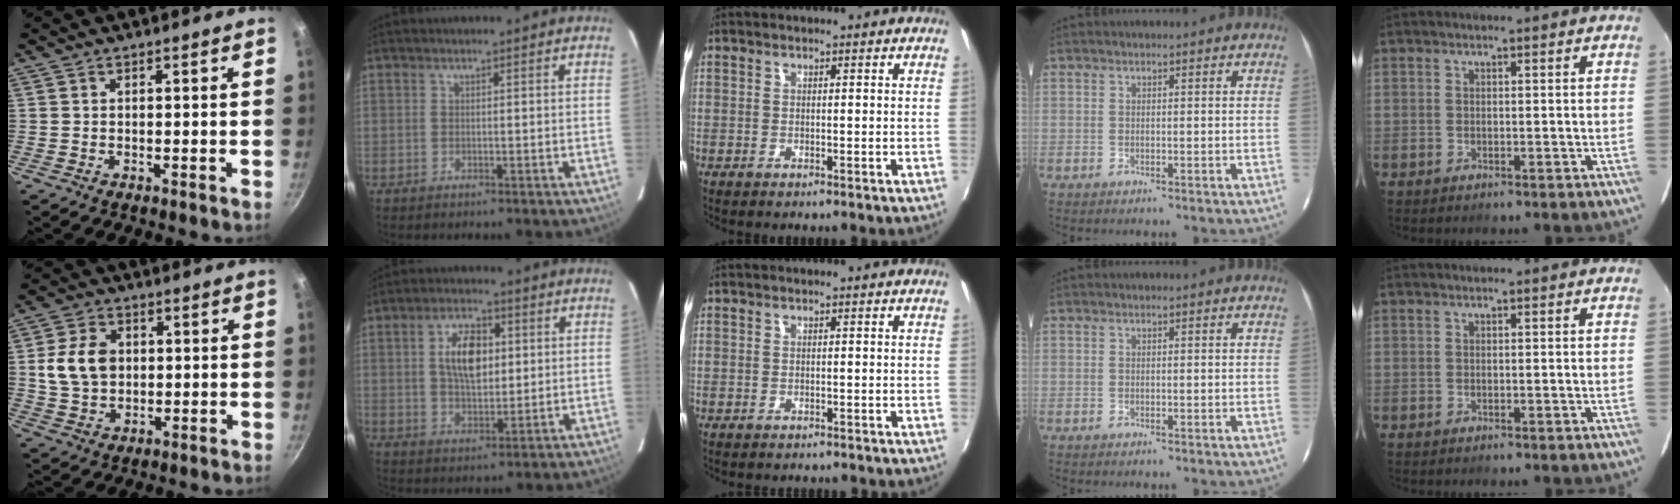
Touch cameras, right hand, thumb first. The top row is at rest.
{"thumb": {"total": 9.3, "force": [1.1, 7.0, 6.0], "torque": [-0.095, 0.005, 0.019]}, "index": {"total": 9.0, "force": [1.9, 4.8, 7.4], "torque": [-0.132, 0.014, 0.037]}, "middle": {"total": 1.6, "force": [-1.4, 0.3, 0.6], "torque": [-0.013, -0.009, -0.017]}}